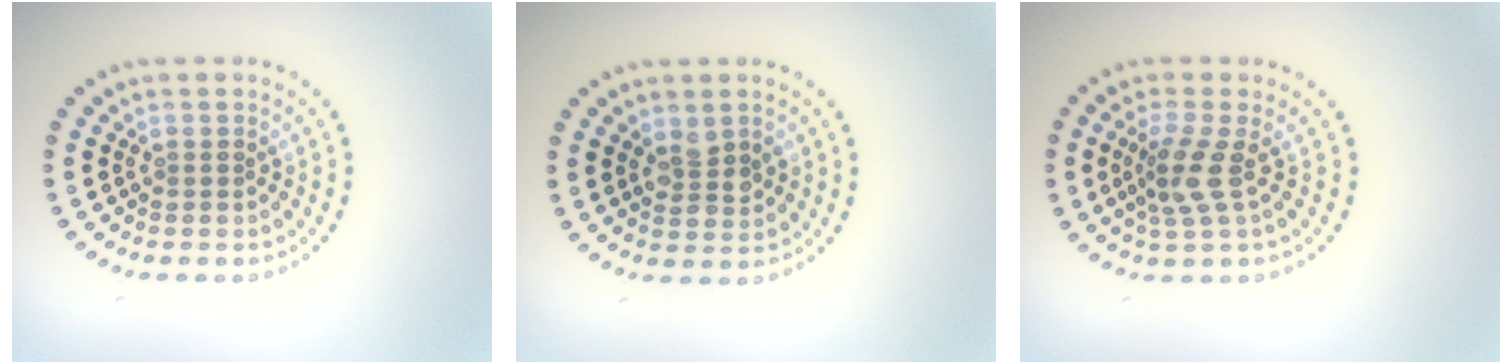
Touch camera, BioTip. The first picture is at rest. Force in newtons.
{"total": 2.2, "press": 2.1, "slide": 0.4}
{"total": 2.8, "press": 2.1, "slide": 1.8}